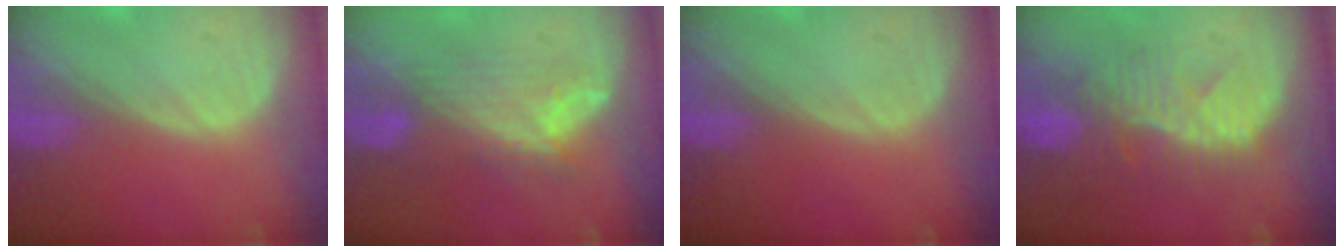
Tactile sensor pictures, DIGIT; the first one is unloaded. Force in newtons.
{"total": 7.4, "press": 7.1, "slide": 1.9}
{"total": 0.0}
{"total": 10.1, "press": 8.8, "slide": 4.8}